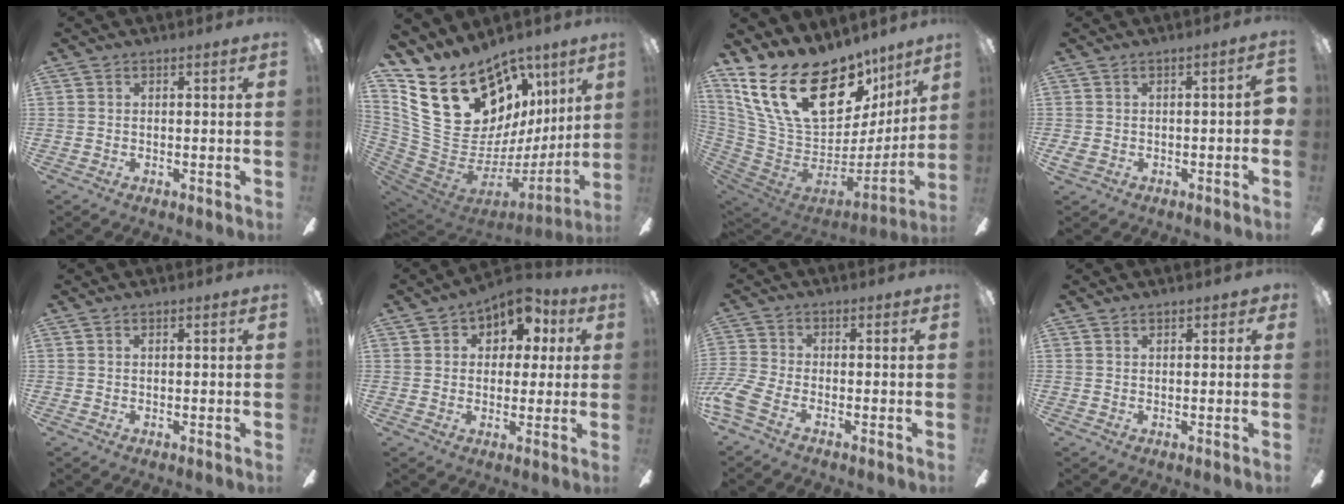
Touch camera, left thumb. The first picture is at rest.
{"total": 26.9, "force": [13.6, 17.6, 15.1], "torque": [-0.271, -0.088, 0.293]}
{"total": 27.4, "force": [16.3, 13.9, 17.0], "torque": [-0.321, -0.102, 0.315]}
{"total": 5.4, "force": [-1.3, 2.6, 4.5], "torque": [-0.078, 0.010, -0.021]}
{"total": 0.0}
{"total": 9.2, "force": [4.5, 6.3, 5.0], "torque": [-0.058, -0.019, 0.075]}
{"total": 6.2, "force": [-3.0, 2.5, 4.8], "torque": [-0.117, -0.001, -0.056]}
{"total": 1.5, "force": [0.9, 0.8, 1.0], "torque": [-0.012, -0.002, 0.015]}